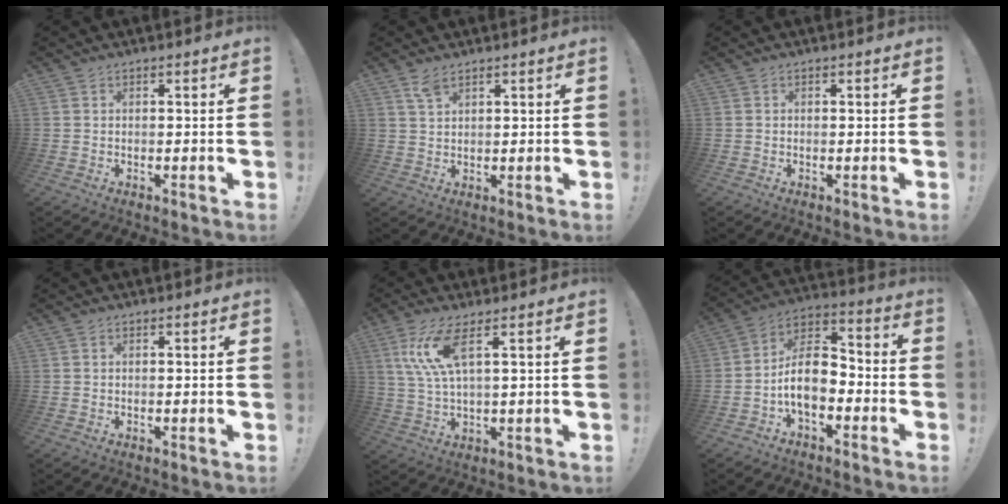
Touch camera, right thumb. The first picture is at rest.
{"total": 3.8, "force": [2.6, 1.5, 2.3], "torque": [-0.037, -0.012, 0.047]}
{"total": 0.0}
{"total": 0.0}
{"total": 10.4, "force": [4.3, 2.7, 9.1], "torque": [-0.174, -0.010, 0.078]}
{"total": 12.4, "force": [-4.2, 7.4, 9.0], "torque": [-0.171, 0.026, -0.068]}